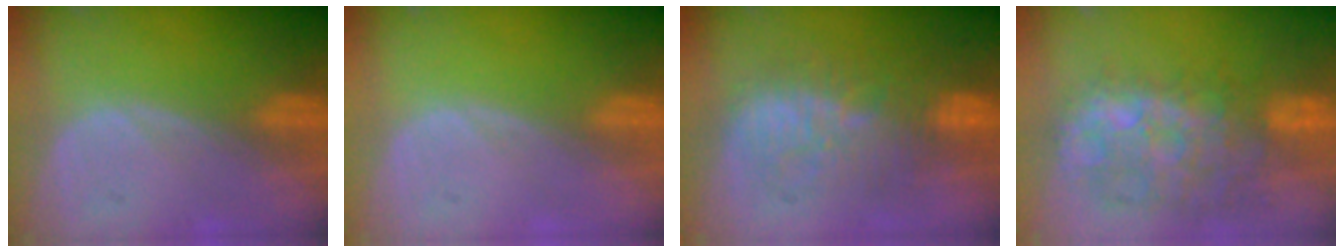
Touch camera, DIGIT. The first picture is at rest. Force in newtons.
{"total": 0.0}
{"total": 10.0, "press": 9.5, "slide": 3.0}
{"total": 11.0, "press": 10.3, "slide": 3.9}